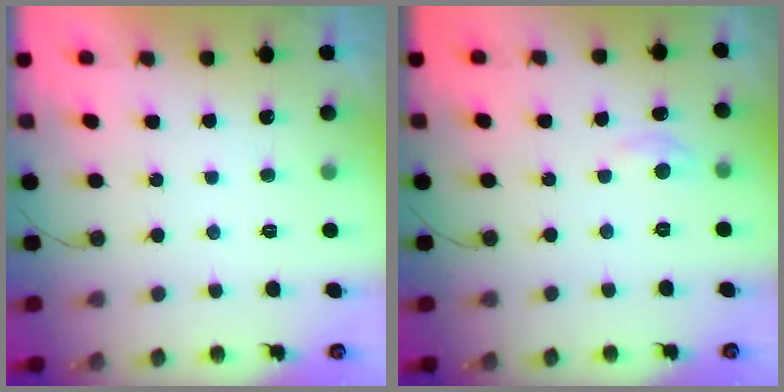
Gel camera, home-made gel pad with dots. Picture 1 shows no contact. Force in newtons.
{"total": 2.8, "press": 2.8, "slide": 0.4}